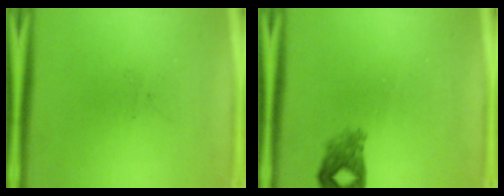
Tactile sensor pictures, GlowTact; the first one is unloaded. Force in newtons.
{"total": 2.5}